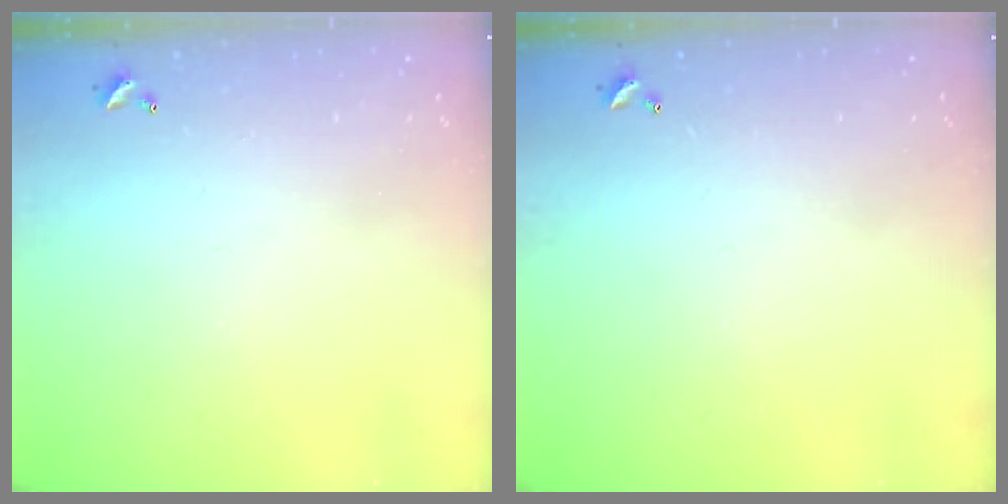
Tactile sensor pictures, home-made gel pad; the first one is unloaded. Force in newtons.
{"total": 0.0}